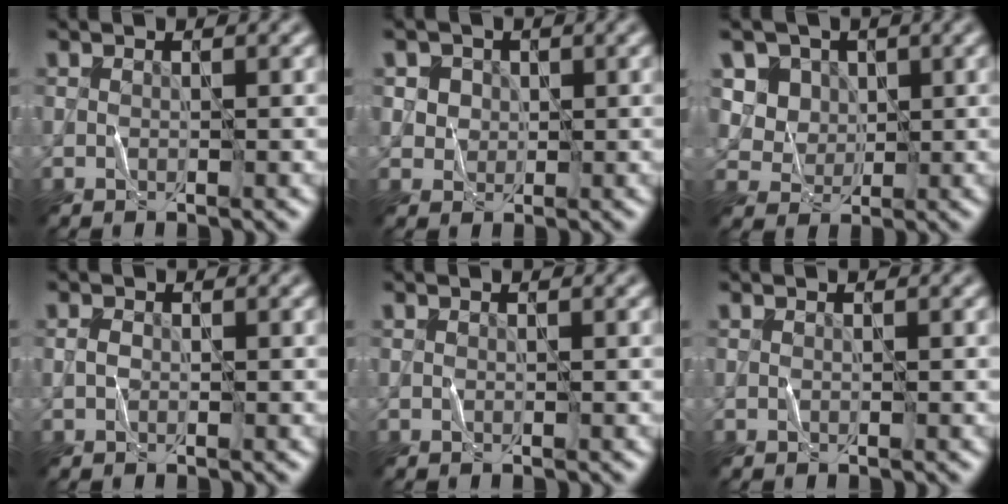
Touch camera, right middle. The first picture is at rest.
{"total": 3.8, "force": [1.7, 3.1, 1.5], "torque": [-0.027, 0.008, 0.027]}
{"total": 6.3, "force": [2.8, 5.0, 2.6], "torque": [-0.057, 0.000, 0.049]}
{"total": 0.7, "force": [-0.1, 0.5, 0.5], "torque": [-0.010, 0.001, -0.005]}
{"total": 0.0}
{"total": 0.0}